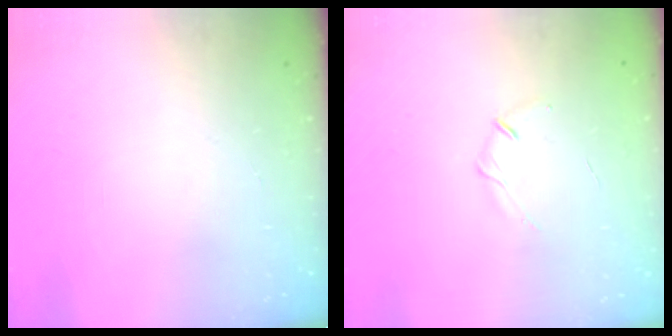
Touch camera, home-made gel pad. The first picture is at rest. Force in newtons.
{"total": 3.7, "press": 3.6, "slide": 1.1}